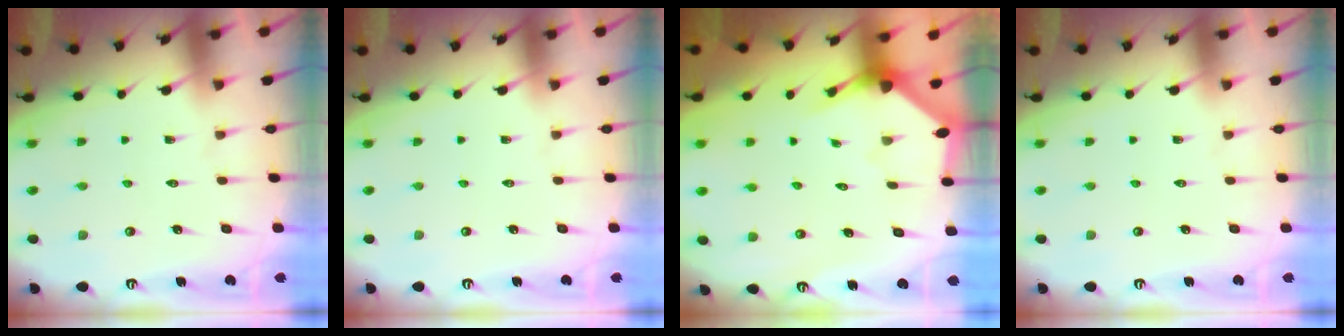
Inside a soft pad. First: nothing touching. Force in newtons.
{"total": 0.0}
{"total": 2.8, "press": 2.8, "slide": 0.2}
{"total": 0.0}